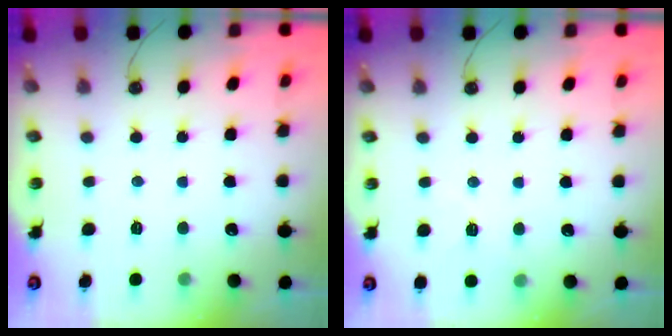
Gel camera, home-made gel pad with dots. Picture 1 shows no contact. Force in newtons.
{"total": 2.6, "press": 1.9, "slide": 1.8}